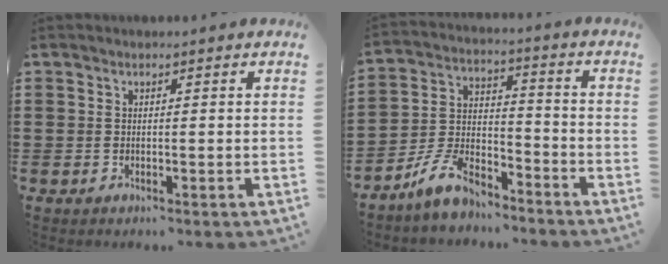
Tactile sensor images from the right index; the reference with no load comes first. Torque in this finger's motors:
{"motor_torque": [0.12, 0.20, 0.30, 0.12]}